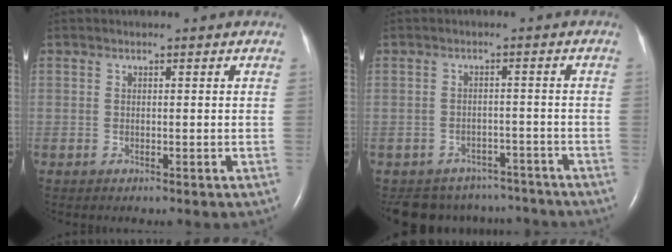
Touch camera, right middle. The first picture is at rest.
{"total": 10.4, "force": [-9.5, 4.2, 0.5], "torque": [-0.012, 0.017, -0.116]}